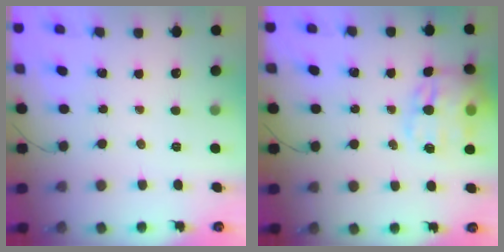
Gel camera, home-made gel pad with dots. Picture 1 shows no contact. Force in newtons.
{"total": 16.4, "press": 16.2, "slide": 2.6}